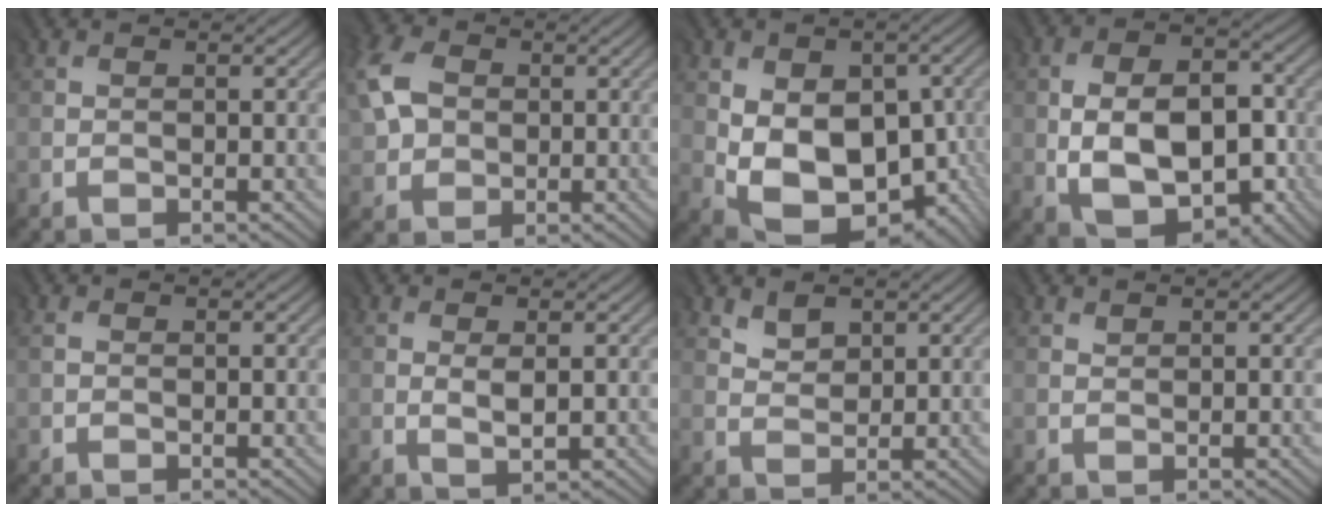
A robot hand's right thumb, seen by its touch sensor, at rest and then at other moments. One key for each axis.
{"total": 6.1, "fx": 1.3, "fy": 5.0, "fz": 3.3, "tx": -0.107, "ty": 0.011, "tz": 0.021}
{"total": 13.3, "fx": -1.7, "fy": 9.0, "fz": 9.6, "tx": -0.167, "ty": -0.030, "tz": -0.014}
{"total": 11.9, "fx": -2.3, "fy": 7.5, "fz": 8.9, "tx": -0.163, "ty": -0.012, "tz": -0.034}
{"total": 0.0}
{"total": 1.9, "fx": 0.4, "fy": 0.8, "fz": 1.7, "tx": -0.038, "ty": -0.005, "tz": 0.014}
{"total": 2.6, "fx": 2.1, "fy": 1.4, "fz": 0.7, "tx": -0.017, "ty": -0.003, "tz": 0.044}
{"total": 0.6, "fx": 0.5, "fy": 0.2, "fz": -0.1, "tx": 0.002, "ty": -0.002, "tz": 0.011}